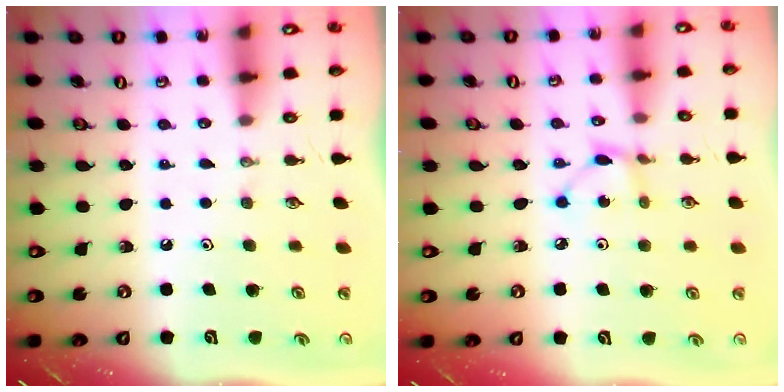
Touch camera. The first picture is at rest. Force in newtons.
{"total": 2.5, "press": 2.5, "slide": 0.1}